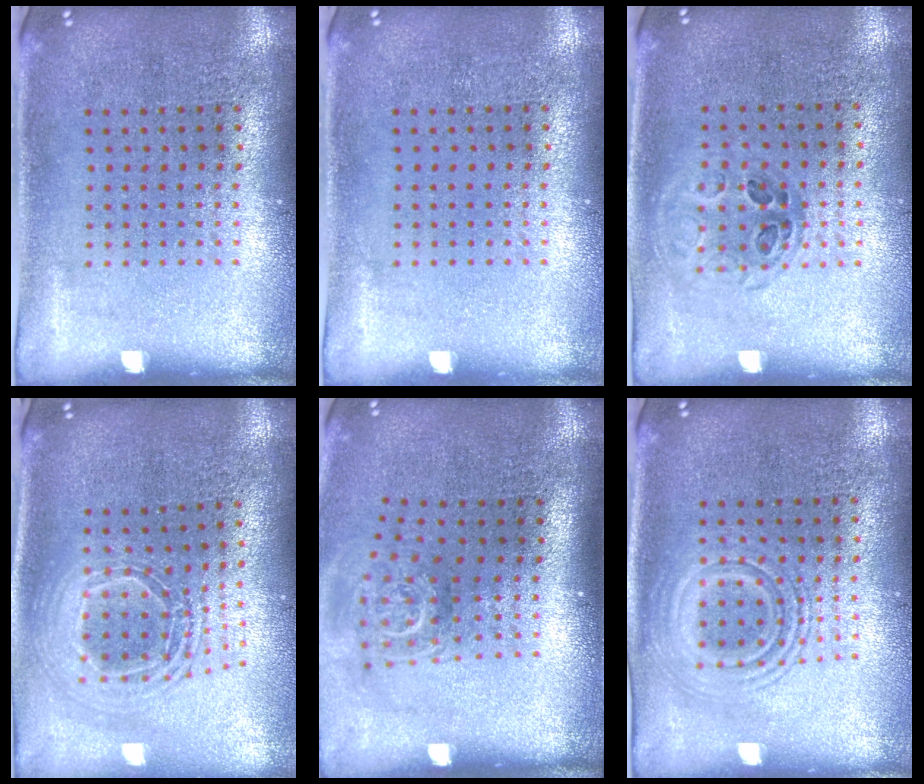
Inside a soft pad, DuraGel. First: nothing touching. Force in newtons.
{"total": 0.0}
{"total": 0.9, "press": 0.9, "slide": 0.3}
{"total": 2.0, "press": 1.7, "slide": 1.2}
{"total": 1.9, "press": 1.3, "slide": 1.4}
{"total": 2.3, "press": 2.3, "slide": 0.4}